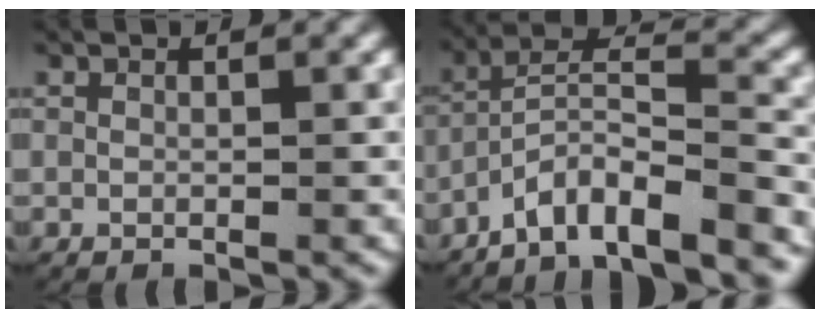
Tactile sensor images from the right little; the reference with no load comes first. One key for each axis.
{"total": 10.5, "fx": -8.0, "fy": 4.3, "fz": 5.3, "tx": -0.084, "ty": -0.011, "tz": -0.126}